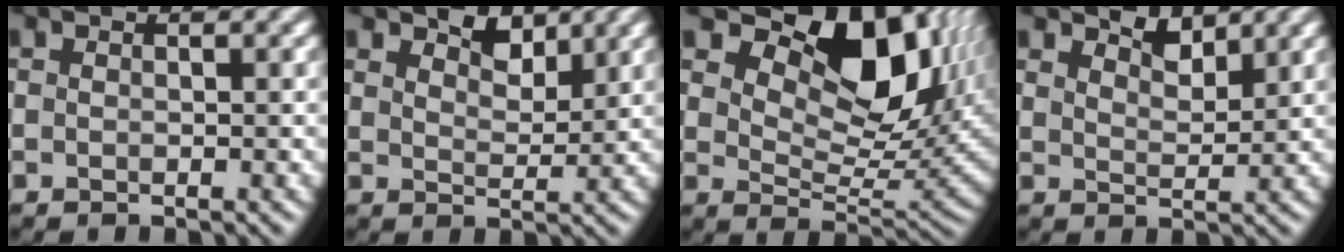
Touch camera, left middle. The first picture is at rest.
{"total": 3.3, "force": [2.7, 1.3, 1.3], "torque": [-0.017, 0.008, 0.031]}
{"total": 11.3, "force": [6.3, 5.6, 7.6], "torque": [-0.110, 0.004, 0.109]}
{"total": 2.4, "force": [2.3, 0.4, 0.5], "torque": [-0.006, 0.002, 0.040]}